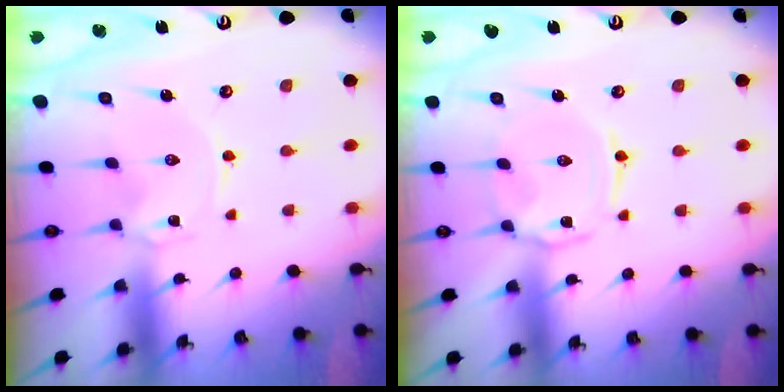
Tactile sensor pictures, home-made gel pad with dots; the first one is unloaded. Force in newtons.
{"total": 2.9, "press": 2.8, "slide": 0.4}